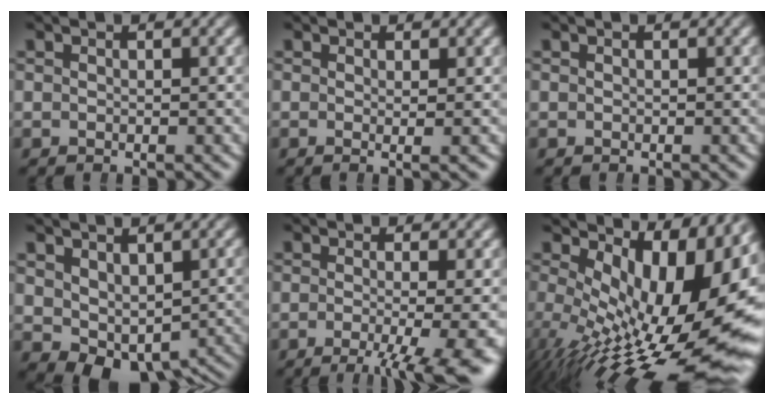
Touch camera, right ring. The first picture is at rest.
{"total": 1.2, "force": [-0.1, -0.3, 1.1], "torque": [-0.024, -0.007, -0.001]}
{"total": 0.0}
{"total": 4.8, "force": [-2.2, 3.0, 3.0], "torque": [-0.057, -0.043, -0.010]}
{"total": 7.3, "force": [-4.0, 2.0, 5.7], "torque": [-0.075, -0.022, -0.054]}
{"total": 15.2, "force": [-1.2, 7.5, 13.1], "torque": [-0.181, -0.029, 0.003]}